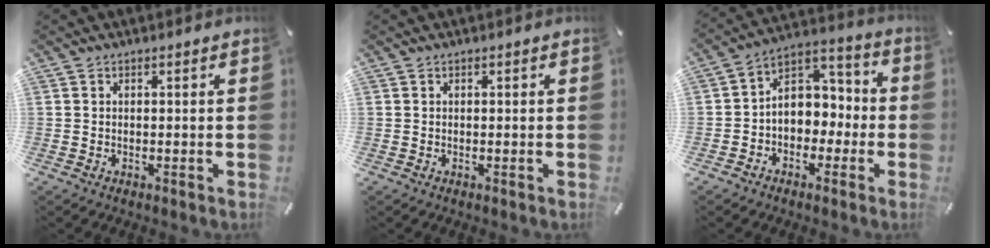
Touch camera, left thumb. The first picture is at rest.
{"total": 0.0}
{"total": 7.8, "force": [-1.0, 7.2, 2.7], "torque": [-0.039, 0.008, -0.016]}